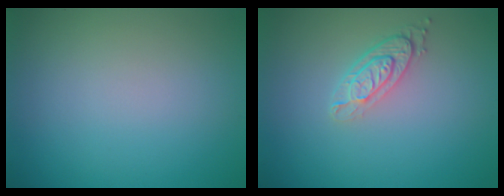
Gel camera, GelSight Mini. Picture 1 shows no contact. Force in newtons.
{"total": 2.9, "press": 2.2, "slide": 1.9}